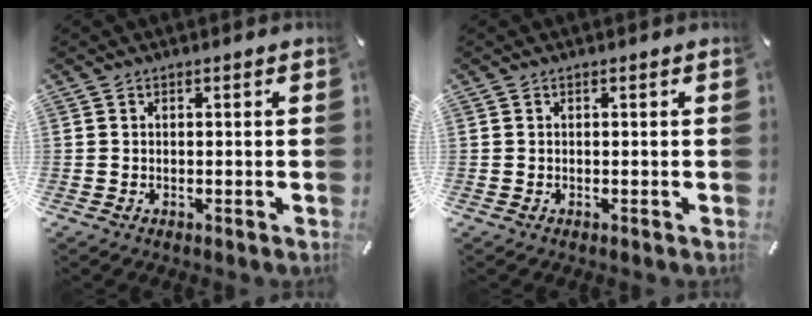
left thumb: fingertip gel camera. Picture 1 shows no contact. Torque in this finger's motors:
{"motor_torque": [0.02, 0.02, 0.00, 0.00, 0.00]}